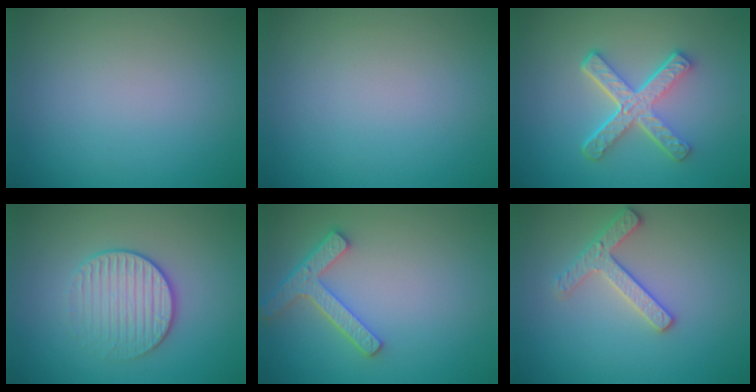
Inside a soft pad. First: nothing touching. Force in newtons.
{"total": 0.0}
{"total": 5.3, "press": 3.7, "slide": 3.8}
{"total": 3.2, "press": 2.9, "slide": 1.4}
{"total": 3.7, "press": 3.0, "slide": 2.1}
{"total": 2.5, "press": 2.5, "slide": 0.3}